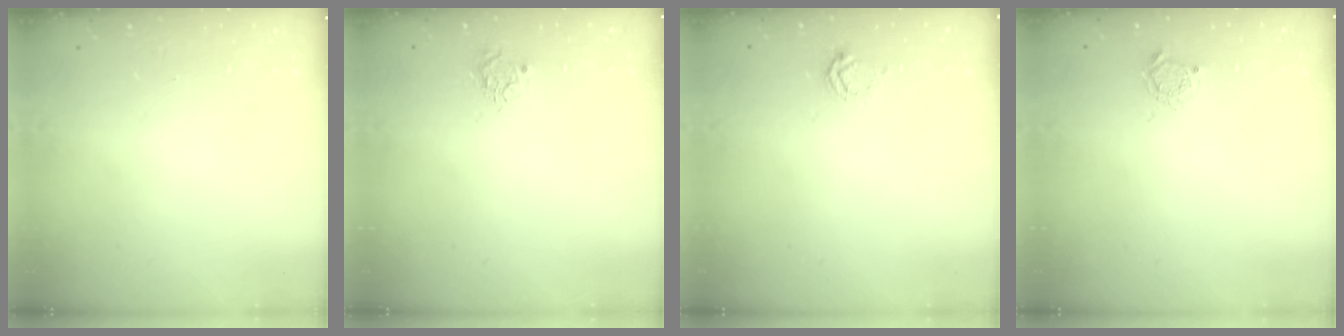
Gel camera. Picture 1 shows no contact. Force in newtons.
{"total": 5.2, "press": 5.2, "slide": 0.4}
{"total": 3.1, "press": 3.1, "slide": 0.4}
{"total": 3.6, "press": 3.5, "slide": 0.5}